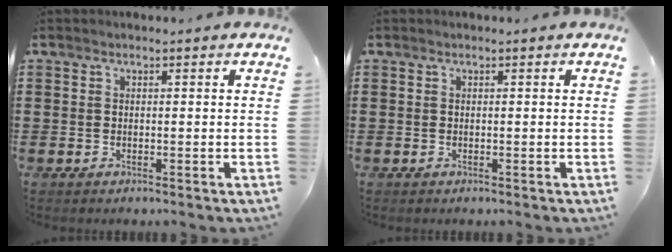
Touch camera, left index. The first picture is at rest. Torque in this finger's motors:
{"motor_torque": [0.00, 0.00, 0.02, 0.00]}